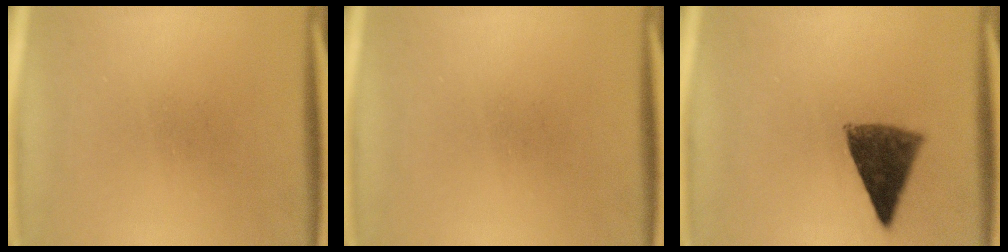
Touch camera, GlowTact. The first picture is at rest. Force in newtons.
{"total": 0.0}
{"total": 8.8}